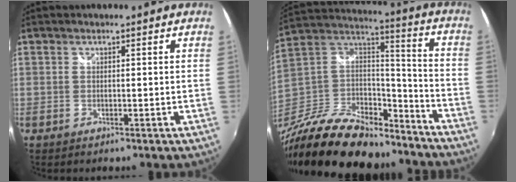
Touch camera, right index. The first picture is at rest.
{"total": 31.3, "force": [-22.7, 14.6, 15.7], "torque": [-0.335, 0.025, -0.355]}